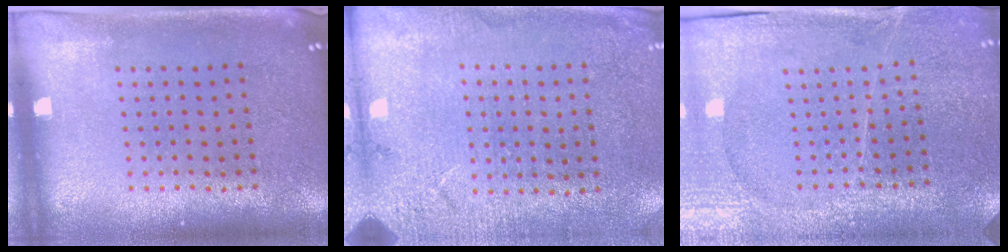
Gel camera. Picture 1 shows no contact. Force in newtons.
{"total": 2.6, "press": 2.5, "slide": 0.7}
{"total": 3.8, "press": 3.5, "slide": 1.5}